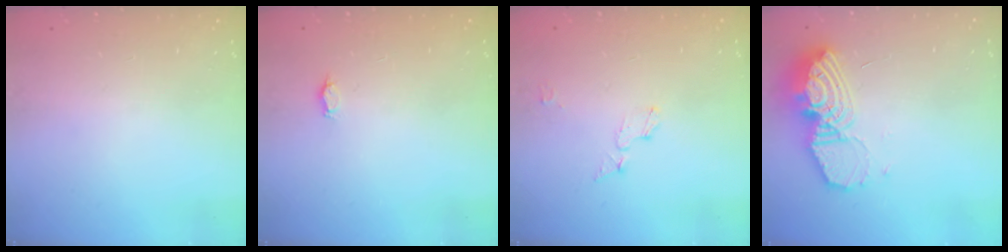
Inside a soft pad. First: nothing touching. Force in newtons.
{"total": 2.2, "press": 2.2, "slide": 0.3}
{"total": 5.1, "press": 5.1, "slide": 0.2}
{"total": 14.6, "press": 14.5, "slide": 1.5}